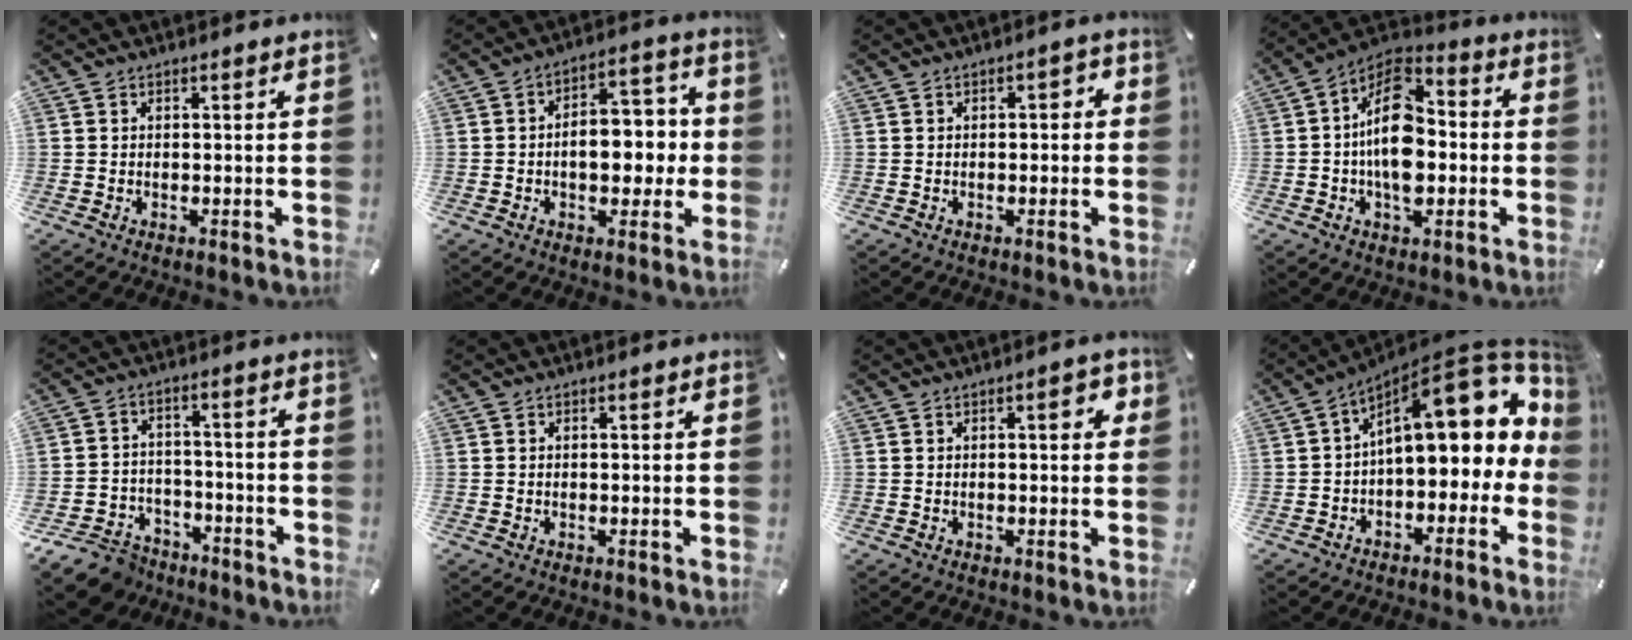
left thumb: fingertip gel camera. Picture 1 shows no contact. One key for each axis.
{"total": 10.3, "fx": -1.4, "fy": 7.1, "fz": 7.3, "tx": -0.085, "ty": 0.009, "tz": -0.026}
{"total": 1.9, "fx": -0.7, "fy": 1.3, "fz": 1.2, "tx": -0.022, "ty": 0.011, "tz": -0.017}
{"total": 15.5, "fx": -1.7, "fy": 9.7, "fz": 11.9, "tx": -0.216, "ty": 0.005, "tz": -0.031}
{"total": 8.9, "fx": -6.9, "fy": 5.3, "fz": 2.2, "tx": -0.041, "ty": 0.043, "tz": -0.128}
{"total": 0.0}
{"total": 3.9, "fx": 1.0, "fy": 1.5, "fz": 3.4, "tx": -0.036, "ty": -0.002, "tz": 0.007}
{"total": 17.8, "fx": 6.2, "fy": 9.3, "fz": 13.8, "tx": -0.172, "ty": -0.049, "tz": 0.106}